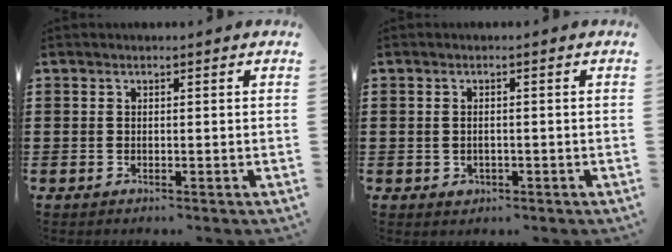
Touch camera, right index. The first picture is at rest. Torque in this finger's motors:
{"motor_torque": [1.30, 0.81, 0.04, 0.00]}